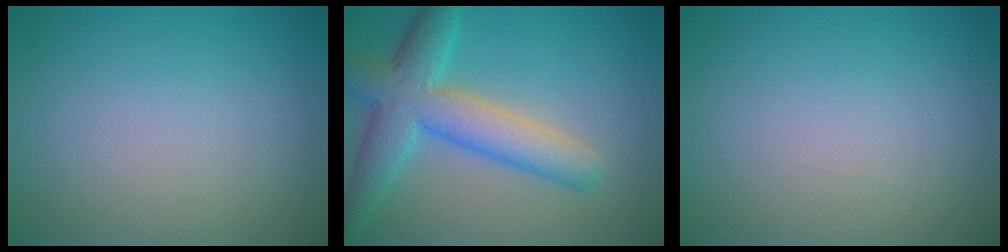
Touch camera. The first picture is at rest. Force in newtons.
{"total": 7.1, "press": 7.1, "slide": 0.1}
{"total": 0.0}